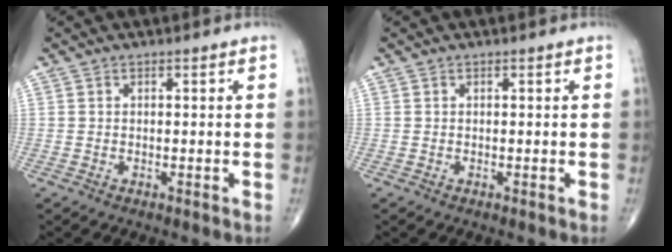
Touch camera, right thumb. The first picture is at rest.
{"total": 0.0}